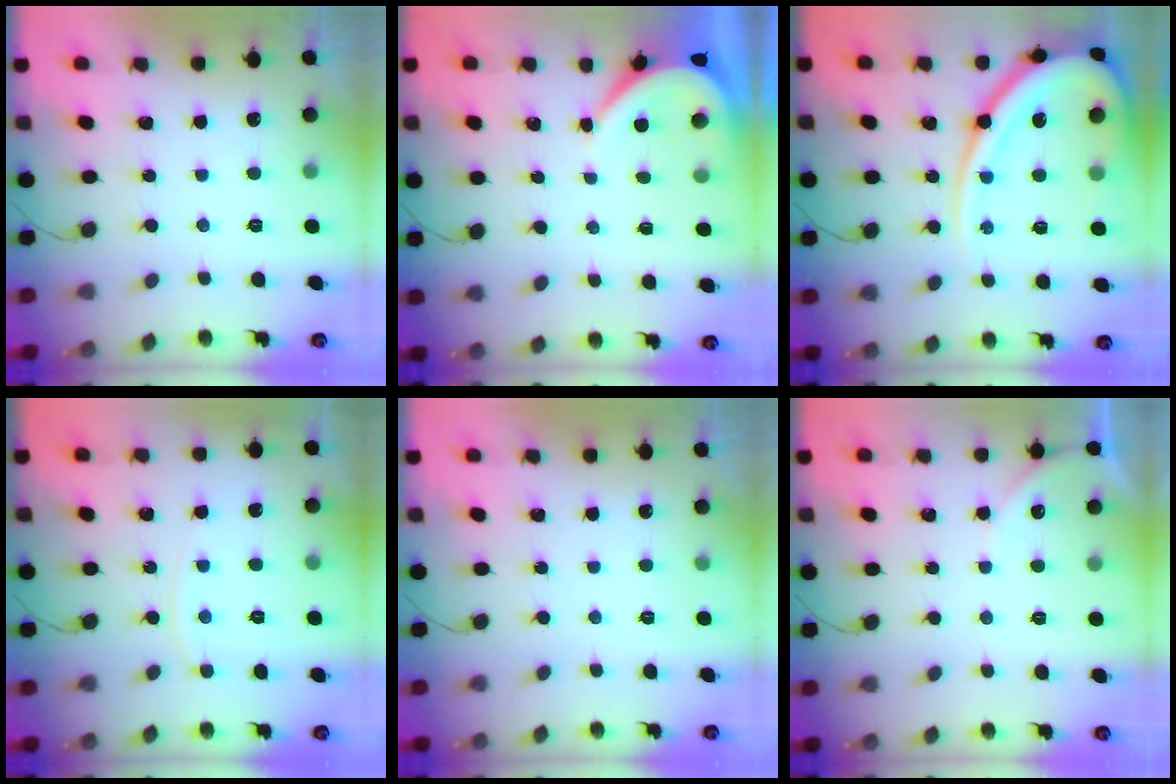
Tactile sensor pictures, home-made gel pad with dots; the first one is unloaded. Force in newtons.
{"total": 4.7, "press": 4.7, "slide": 0.4}
{"total": 19.7, "press": 19.6, "slide": 2.0}
{"total": 3.5, "press": 3.5, "slide": 0.1}
{"total": 0.0}
{"total": 4.7, "press": 4.6, "slide": 0.7}